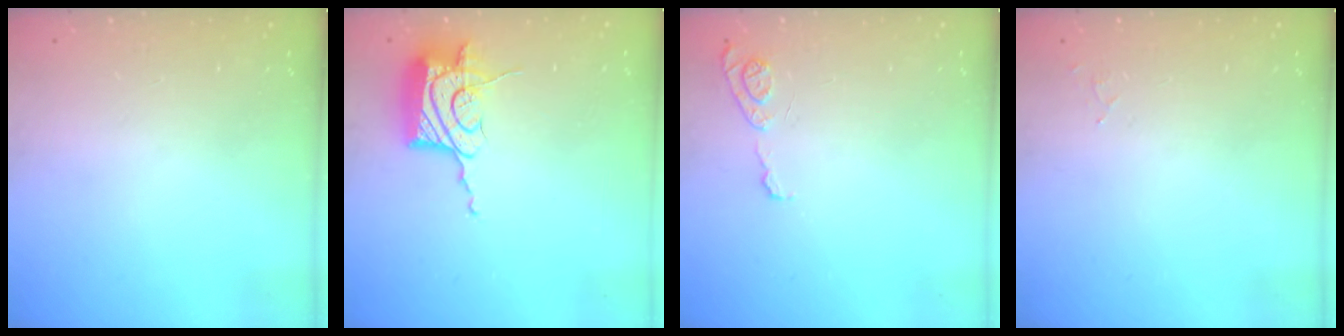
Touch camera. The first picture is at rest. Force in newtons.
{"total": 17.2, "press": 17.1, "slide": 0.7}
{"total": 7.6, "press": 7.5, "slide": 0.8}
{"total": 5.2, "press": 5.2, "slide": 0.4}